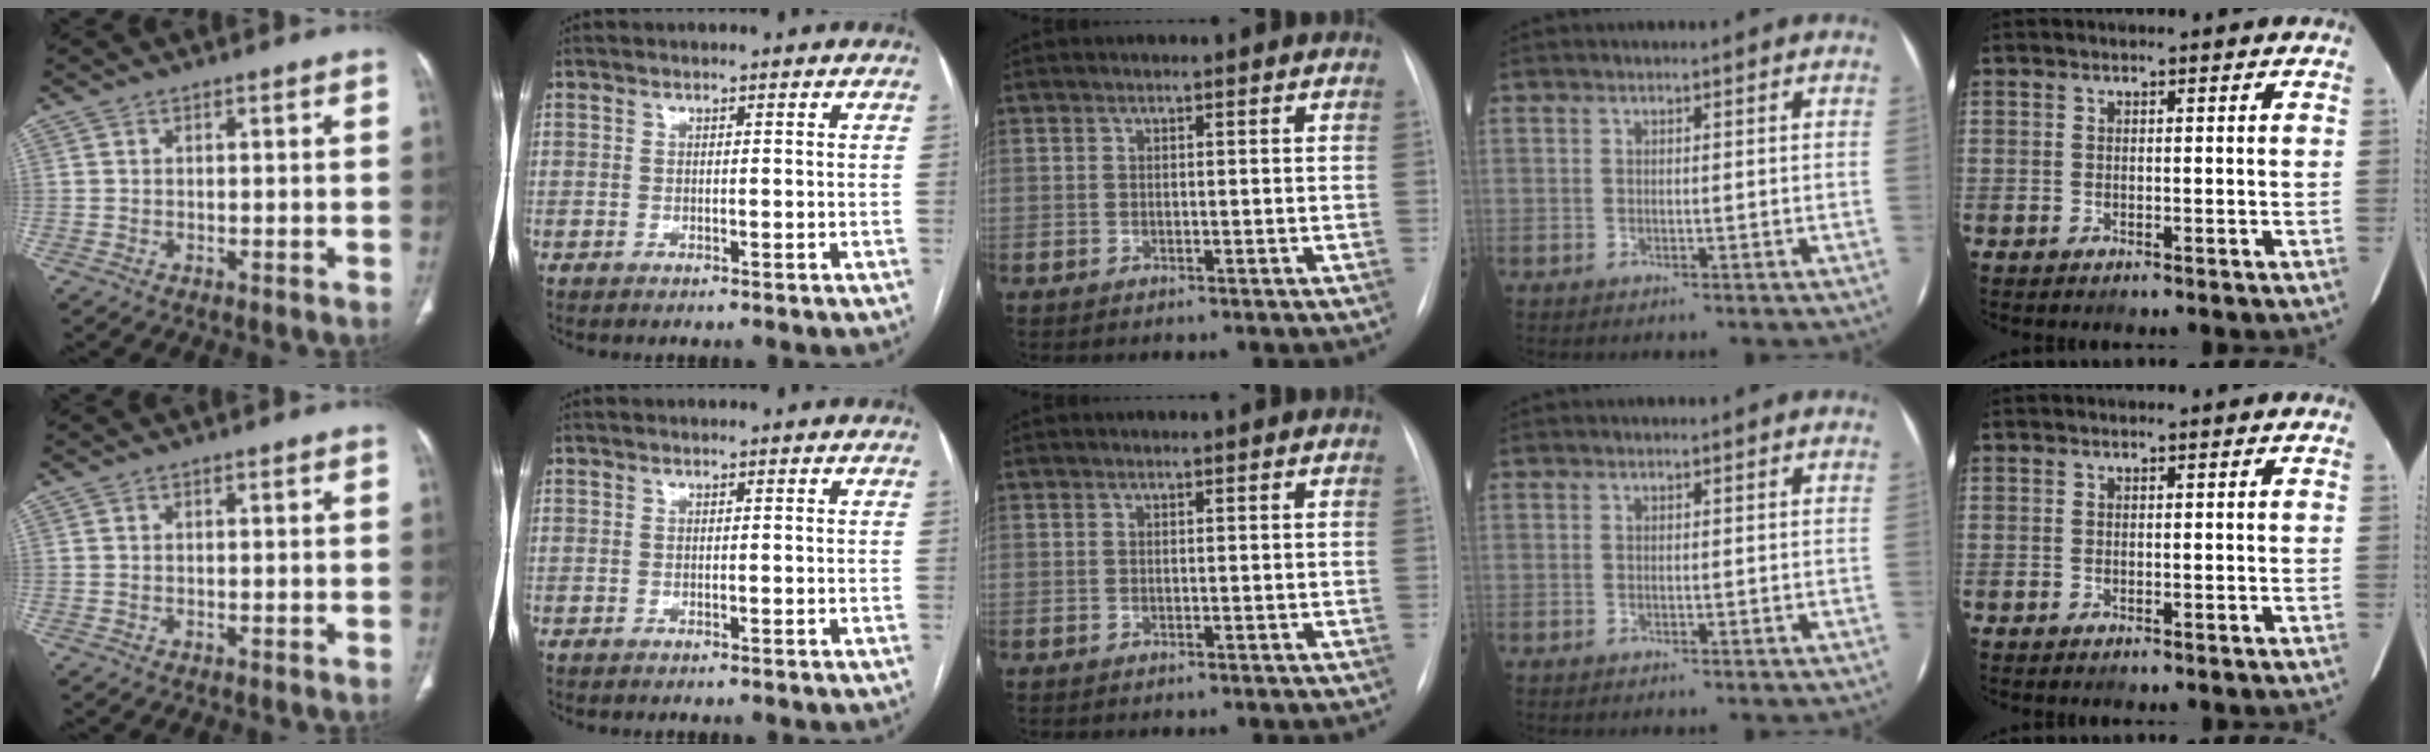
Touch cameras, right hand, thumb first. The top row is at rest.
{}